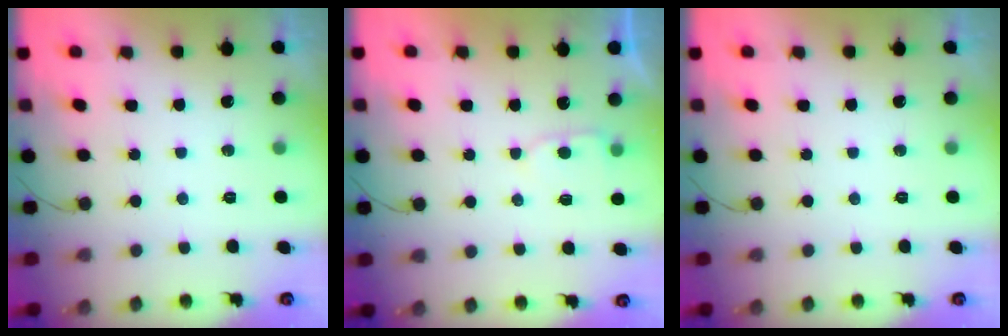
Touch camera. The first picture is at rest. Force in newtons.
{"total": 3.5, "press": 3.5, "slide": 0.3}
{"total": 0.0}